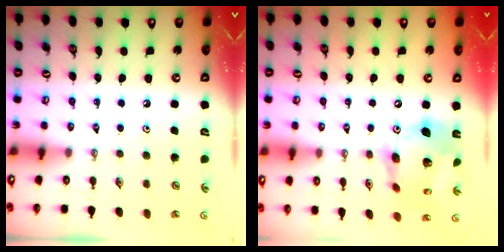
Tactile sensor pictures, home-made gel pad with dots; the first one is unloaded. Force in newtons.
{"total": 17.1, "press": 17.0, "slide": 1.8}